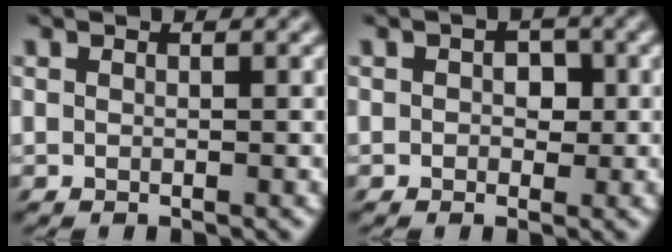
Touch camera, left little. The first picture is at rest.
{"total": 3.4, "force": [-0.2, 2.6, 2.1], "torque": [-0.038, 0.006, -0.006]}